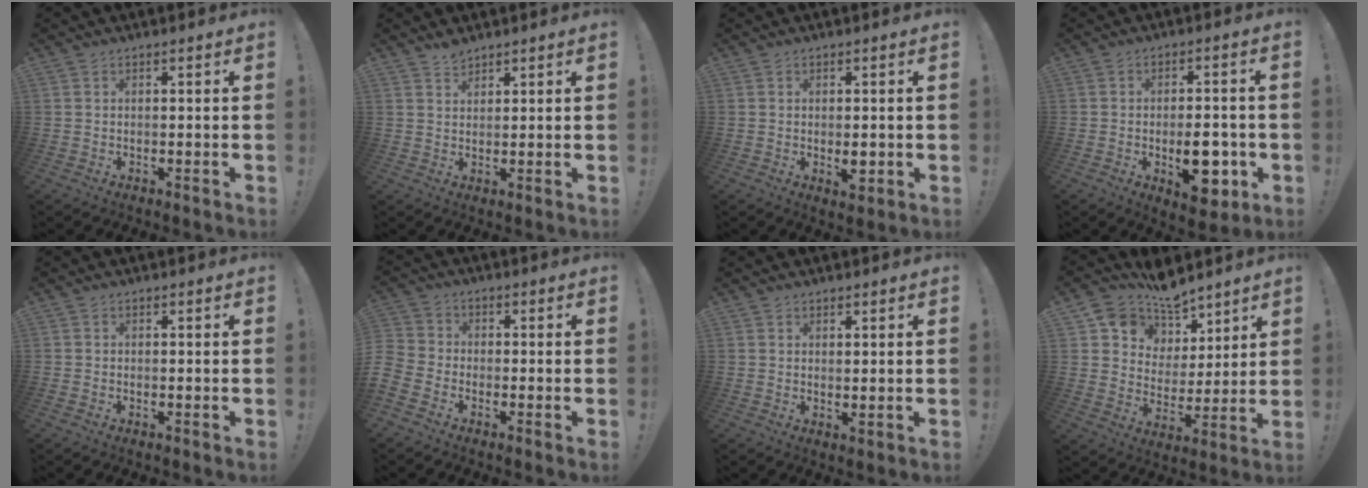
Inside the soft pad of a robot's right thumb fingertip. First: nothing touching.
{"total": 3.0, "force": [2.6, 1.2, 0.8], "torque": [0.002, -0.020, 0.045]}
{"total": 3.2, "force": [-0.4, 1.7, 2.7], "torque": [-0.034, 0.000, -0.003]}
{"total": 11.8, "force": [-3.9, 6.0, 9.4], "torque": [-0.127, 0.013, -0.058]}
{"total": 0.6, "force": [-0.6, 0.3, 0.0], "torque": [-0.007, 0.004, -0.009]}
{"total": 5.4, "force": [-3.7, 3.6, 1.7], "torque": [-0.053, 0.020, -0.070]}
{"total": 1.4, "force": [1.1, 0.4, 0.7], "torque": [-0.006, -0.008, 0.019]}
{"total": 11.5, "force": [9.2, 6.8, 0.7], "torque": [-0.032, -0.080, 0.182]}